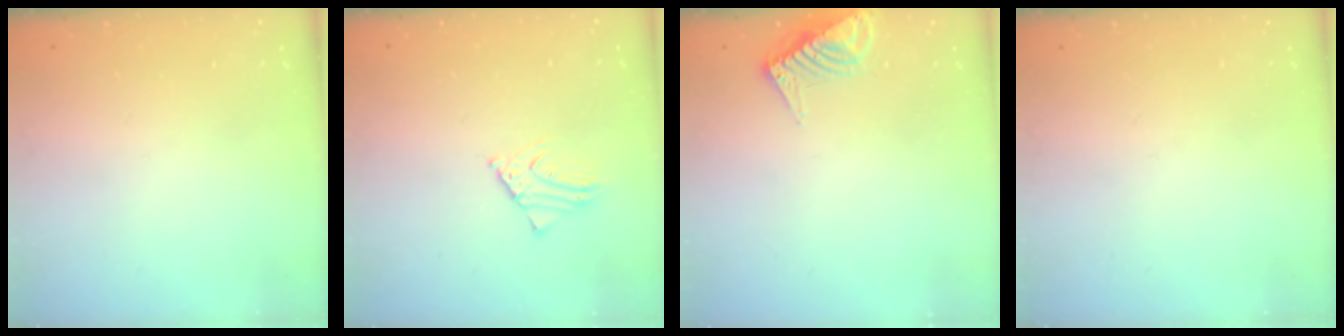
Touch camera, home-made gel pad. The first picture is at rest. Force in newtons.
{"total": 2.1, "press": 2.1, "slide": 0.1}
{"total": 9.2, "press": 9.2, "slide": 0.9}
{"total": 0.0}